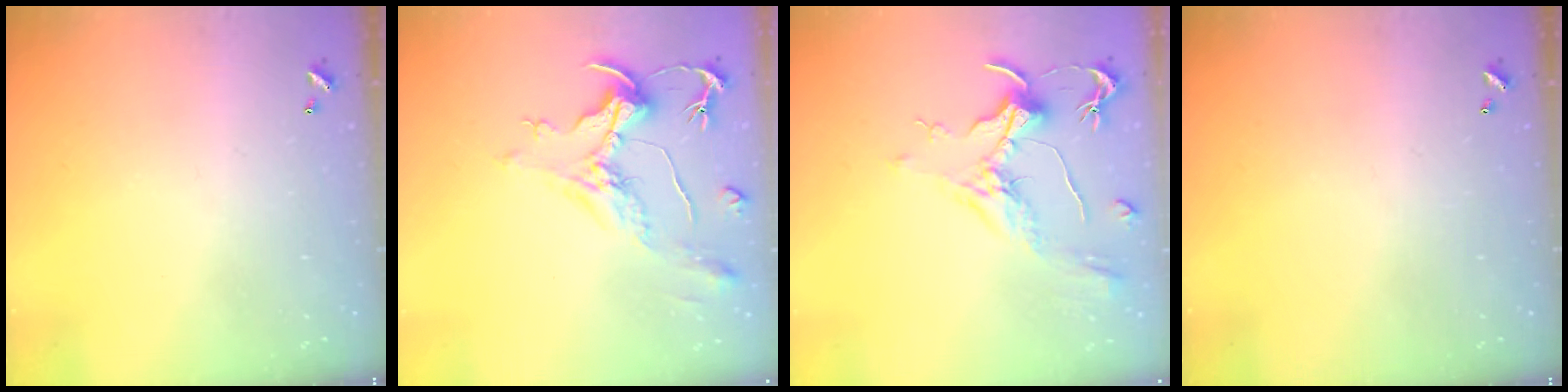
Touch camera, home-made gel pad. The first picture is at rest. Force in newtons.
{"total": 2.0, "press": 1.5, "slide": 1.3}
{"total": 2.1, "press": 2.0, "slide": 0.8}
{"total": 0.0}